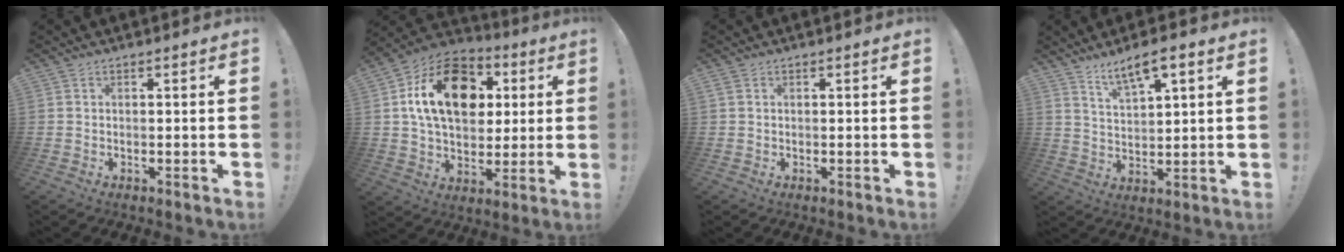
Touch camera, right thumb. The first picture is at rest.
{"total": 20.0, "force": [5.7, 13.9, 13.2], "torque": [-0.209, -0.004, 0.105]}
{"total": 1.2, "force": [0.5, 0.8, 0.7], "torque": [-0.013, 0.003, 0.010]}
{"total": 7.8, "force": [5.3, 2.3, 5.3], "torque": [-0.087, -0.024, 0.091]}